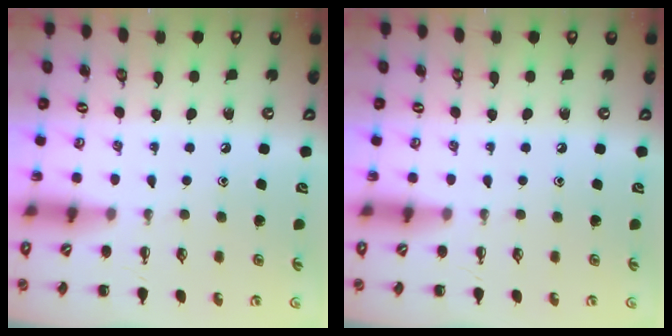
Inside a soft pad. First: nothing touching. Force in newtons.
{"total": 0.0}